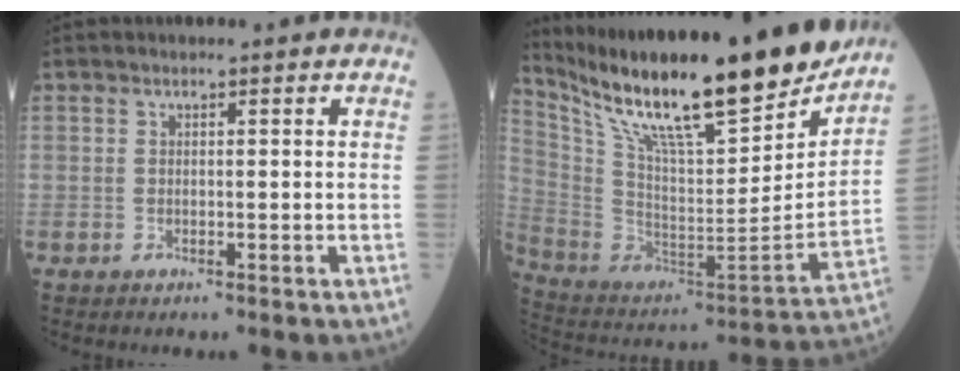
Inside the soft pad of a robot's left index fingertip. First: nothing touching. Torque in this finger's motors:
{"motor_torque": [0.42, -0.54, 0.78, 0.21]}